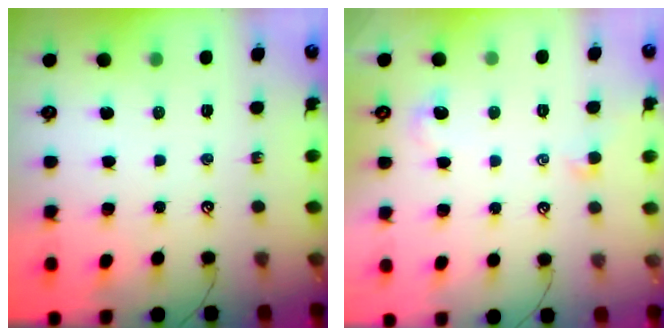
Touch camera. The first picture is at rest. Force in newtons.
{"total": 2.5, "press": 2.4, "slide": 0.9}